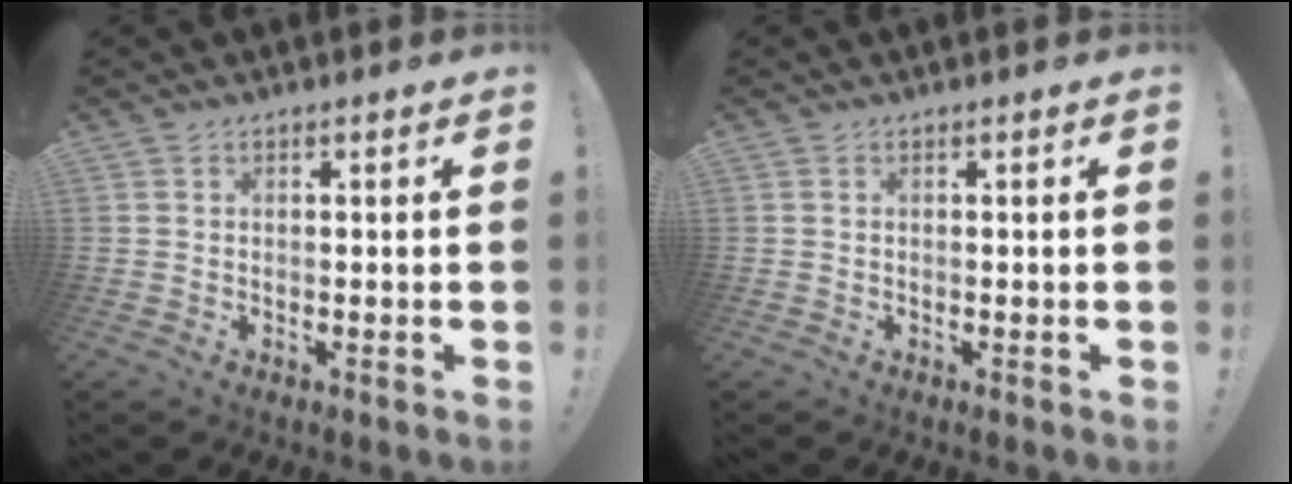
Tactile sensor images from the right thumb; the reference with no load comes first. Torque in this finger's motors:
{"motor_torque": [0.03, 0.02, 0.27, 0.08, -0.02]}